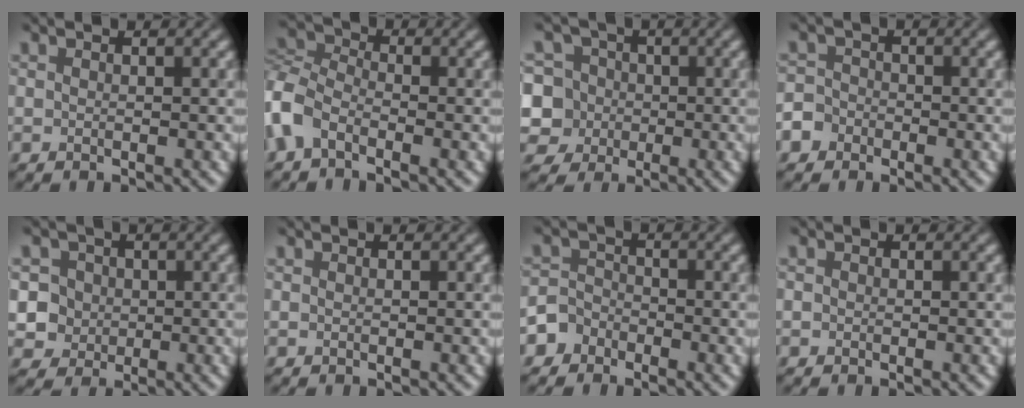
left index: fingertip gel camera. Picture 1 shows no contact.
{"total": 3.8, "force": [-2.4, 2.2, 1.9], "torque": [-0.045, 0.005, -0.065]}
{"total": 8.0, "force": [-1.6, 7.7, 1.2], "torque": [-0.035, 0.011, -0.045]}
{"total": 3.0, "force": [-2.2, 2.0, -0.2], "torque": [0.022, -0.003, -0.044]}
{"total": 6.0, "force": [-1.0, 5.9, 1.0], "torque": [-0.010, 0.017, -0.028]}
{"total": 0.0}
{"total": 2.4, "force": [-1.9, 1.3, -0.5], "torque": [0.023, 0.007, -0.042]}
{"total": 0.5, "force": [-0.3, 0.2, -0.4], "torque": [0.009, 0.000, -0.005]}